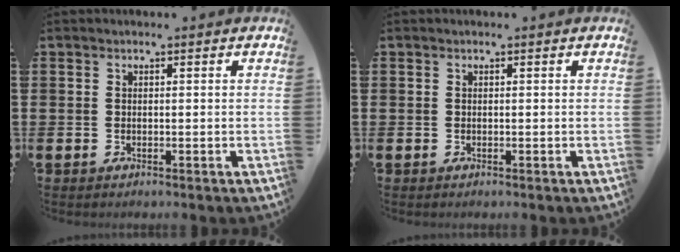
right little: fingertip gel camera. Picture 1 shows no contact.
{"total": 0.0}